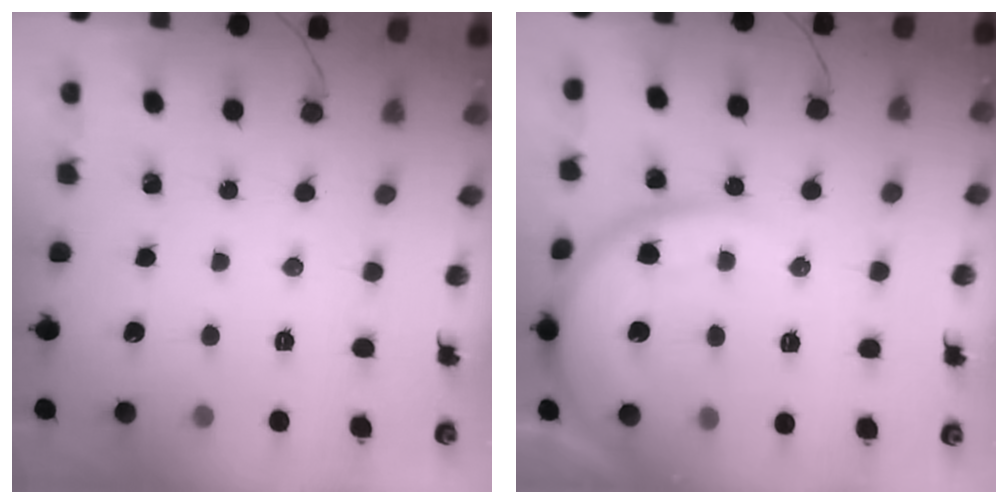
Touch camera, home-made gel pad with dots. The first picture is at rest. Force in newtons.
{"total": 13.5, "press": 13.4, "slide": 1.6}